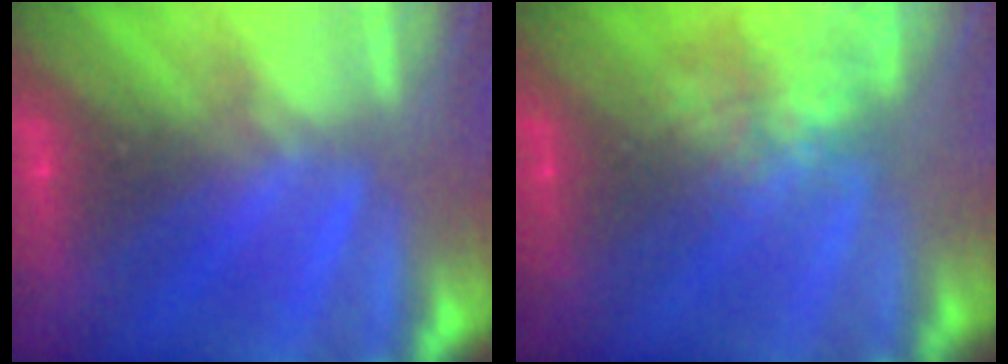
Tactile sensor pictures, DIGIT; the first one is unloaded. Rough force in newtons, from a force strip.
{"total": 4.9}